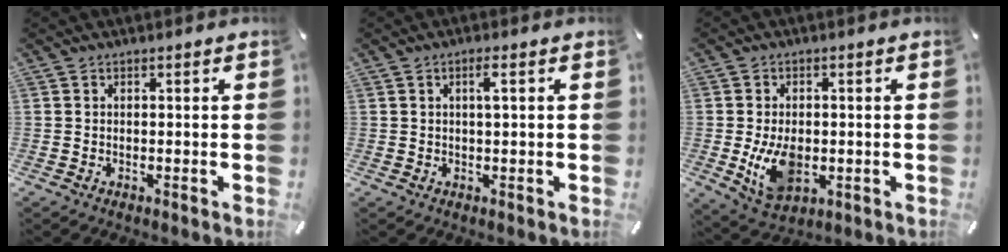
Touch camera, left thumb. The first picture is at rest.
{"total": 2.7, "force": [0.8, 0.5, 2.5], "torque": [-0.051, 0.004, 0.011]}
{"total": 9.9, "force": [-1.2, 6.7, 7.2], "torque": [-0.147, -0.006, -0.020]}